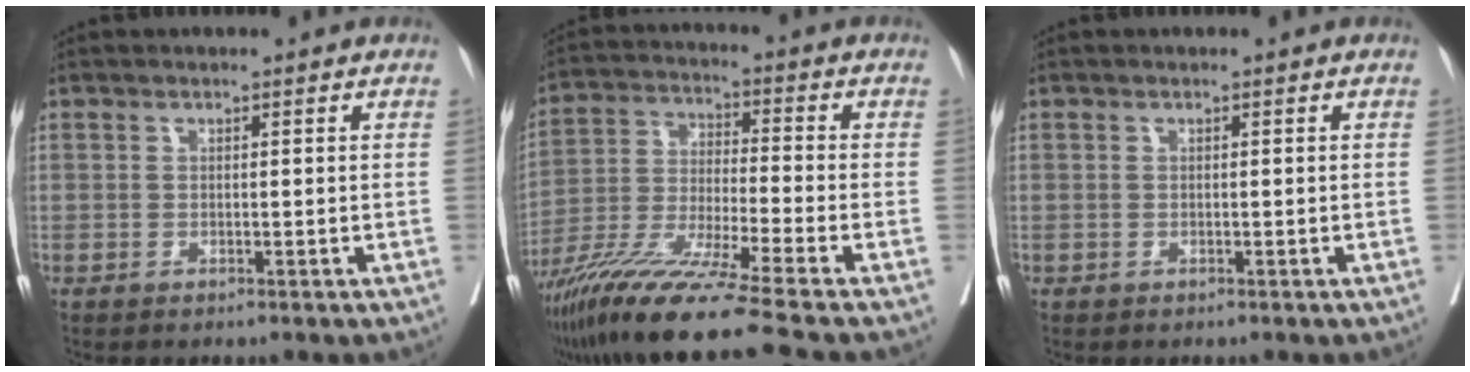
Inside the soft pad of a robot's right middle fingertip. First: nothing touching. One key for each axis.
{"total": 16.2, "fx": -12.6, "fy": -2.1, "fz": 9.9, "tx": -0.202, "ty": -0.044, "tz": -0.229}
{"total": 0.0}